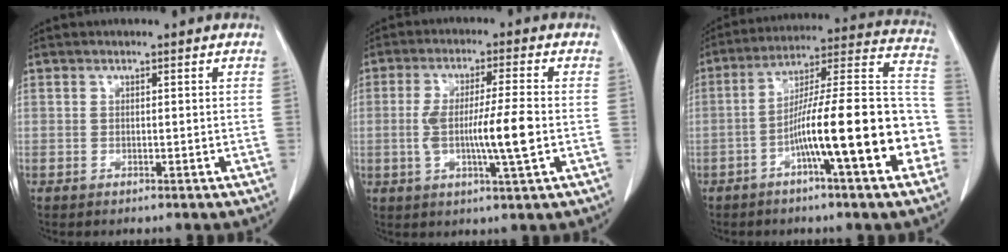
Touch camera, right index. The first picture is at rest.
{"total": 9.2, "force": [-1.3, 0.1, 9.1], "torque": [-0.171, -0.002, -0.024]}
{"total": 19.4, "force": [-6.2, 1.7, 18.3], "torque": [-0.233, 0.031, -0.096]}